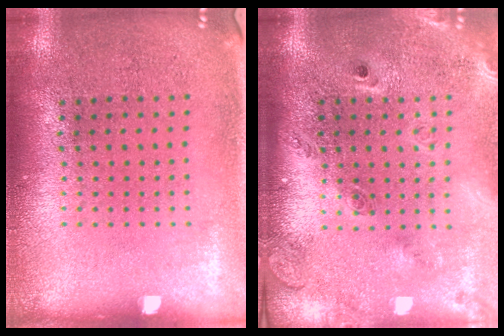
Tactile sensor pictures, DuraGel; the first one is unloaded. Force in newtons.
{"total": 2.6, "press": 1.8, "slide": 1.8}